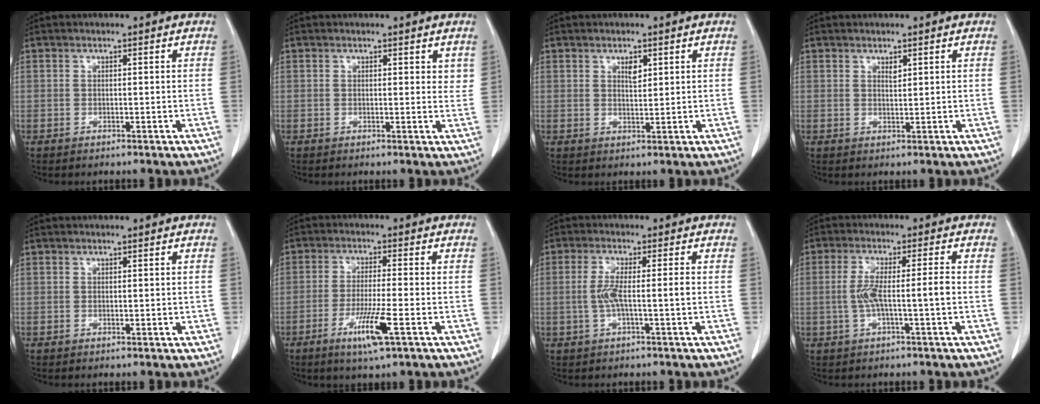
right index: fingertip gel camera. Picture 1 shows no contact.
{"total": 1.7, "force": [1.2, 1.0, 0.7], "torque": [0.005, -0.006, 0.008]}
{"total": 1.9, "force": [1.0, 0.8, 1.4], "torque": [-0.024, -0.004, 0.018]}
{"total": 0.9, "force": [0.6, 0.3, 0.6], "torque": [-0.012, -0.005, 0.011]}
{"total": 0.6, "force": [0.0, 0.2, 0.6], "torque": [-0.010, -0.002, 0.002]}
{"total": 7.2, "force": [-3.3, -0.1, 6.3], "torque": [-0.121, -0.018, -0.060]}
{"total": 4.2, "force": [-0.7, -0.1, 4.1], "torque": [-0.085, 0.002, -0.013]}
{"total": 5.4, "force": [-1.0, 0.0, 5.3], "torque": [-0.109, 0.010, -0.016]}